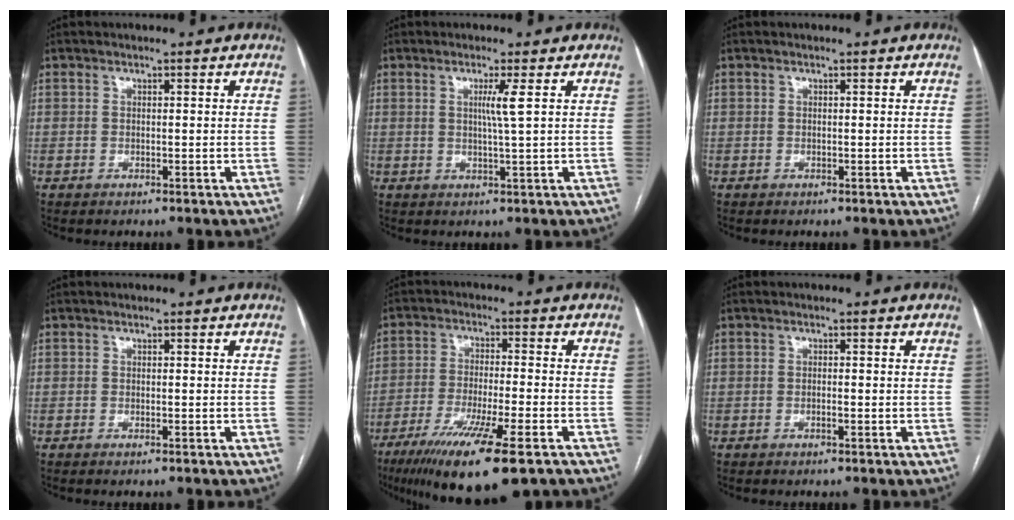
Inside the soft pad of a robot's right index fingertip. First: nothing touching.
{"total": 2.9, "force": [0.8, -0.9, 2.7], "torque": [-0.051, -0.005, 0.015]}
{"total": 0.0}
{"total": 0.6, "force": [-0.4, 0.0, 0.4], "torque": [-0.009, -0.002, -0.004]}
{"total": 15.6, "force": [-9.9, 1.2, 12.0], "torque": [-0.201, -0.045, -0.161]}
{"total": 0.9, "force": [-0.4, 0.1, 0.8], "torque": [-0.017, 0.001, -0.007]}